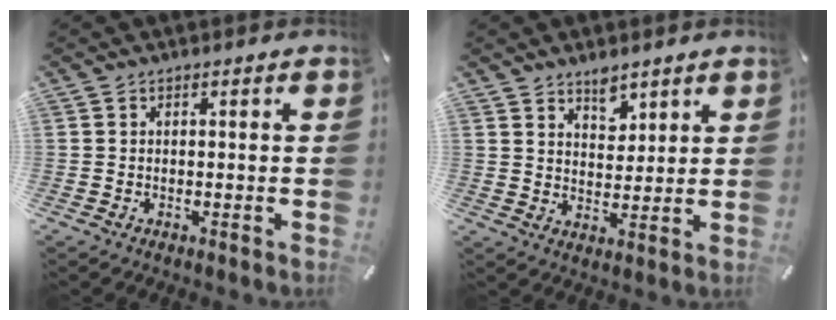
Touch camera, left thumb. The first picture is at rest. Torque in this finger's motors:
{"motor_torque": [0.31, -0.29, 0.01, 0.02, -0.03]}